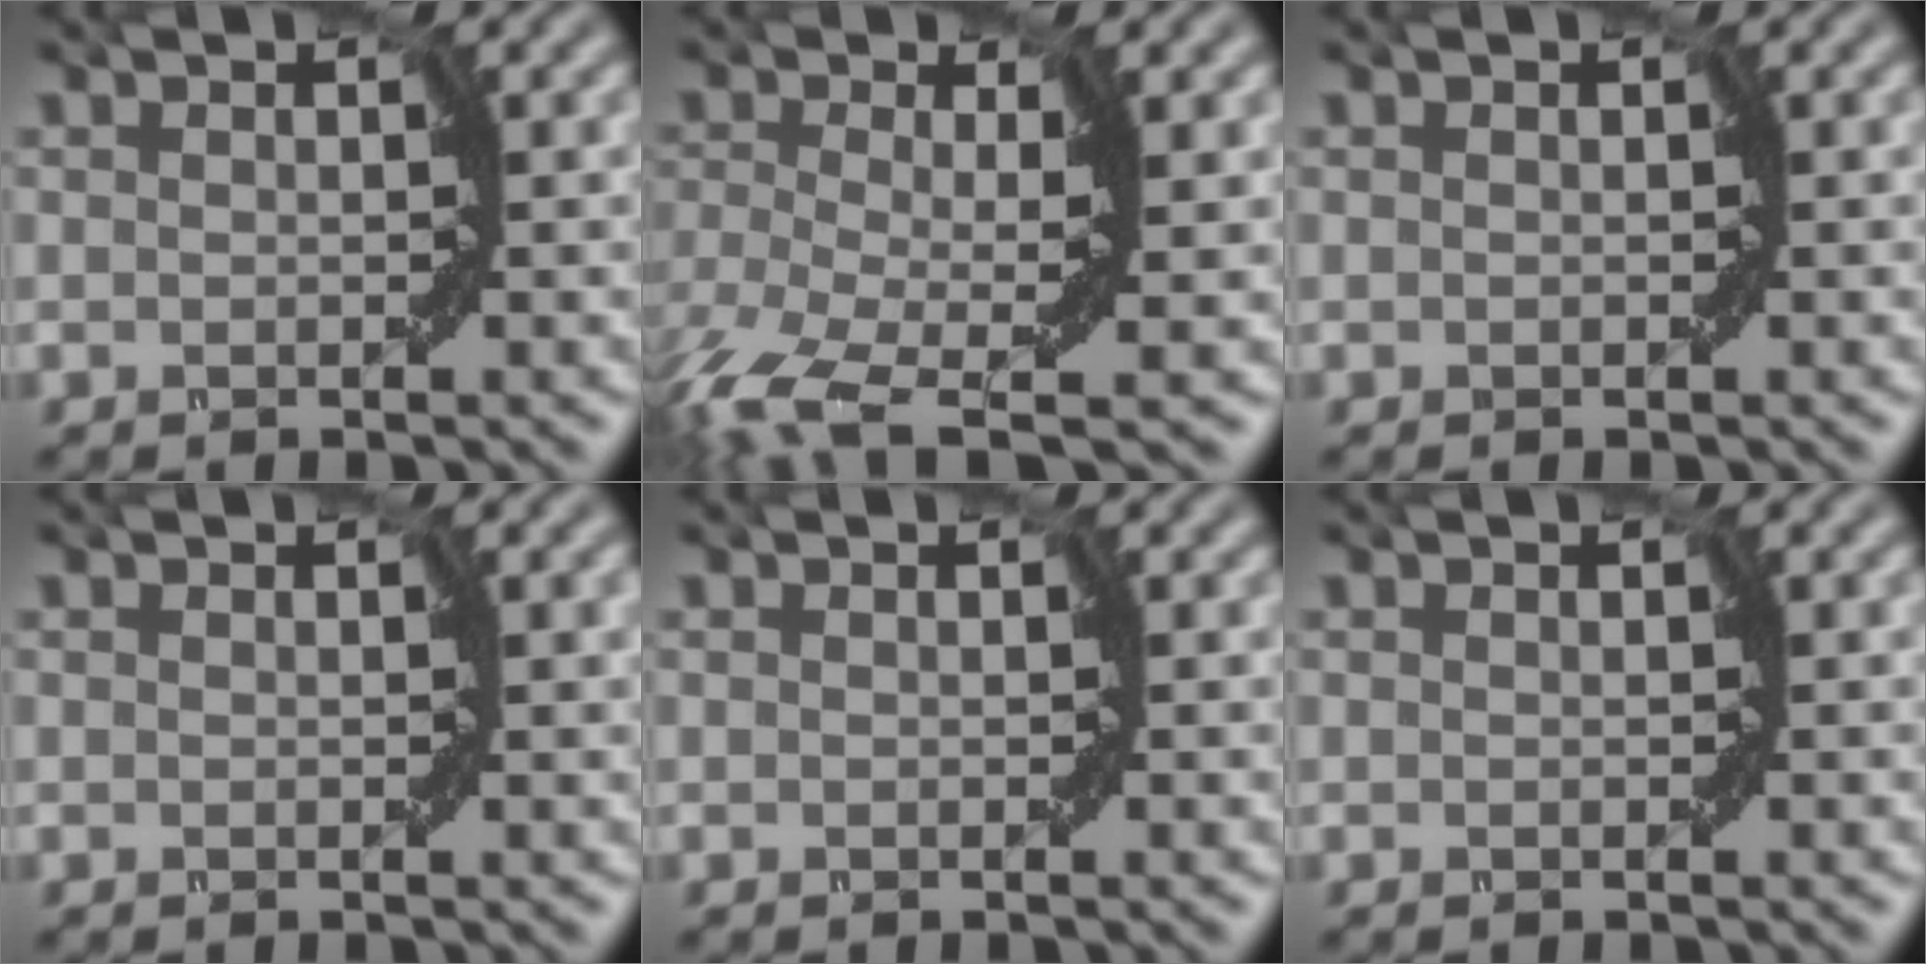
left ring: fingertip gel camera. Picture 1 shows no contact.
{"total": 8.6, "force": [-4.3, 4.0, 6.3], "torque": [-0.140, -0.022, -0.088]}
{"total": 0.0}
{"total": 1.2, "force": [0.0, 0.3, 1.1], "torque": [-0.020, -0.002, -0.005]}
{"total": 0.0}
{"total": 0.0}